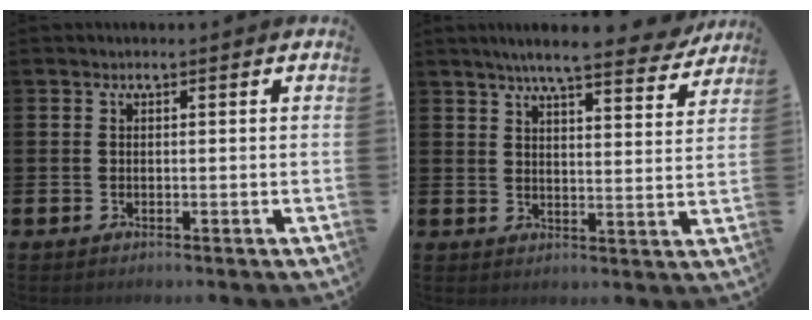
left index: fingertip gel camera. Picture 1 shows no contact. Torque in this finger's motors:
{"motor_torque": [0.94, -1.20, 0.82, 0.13]}